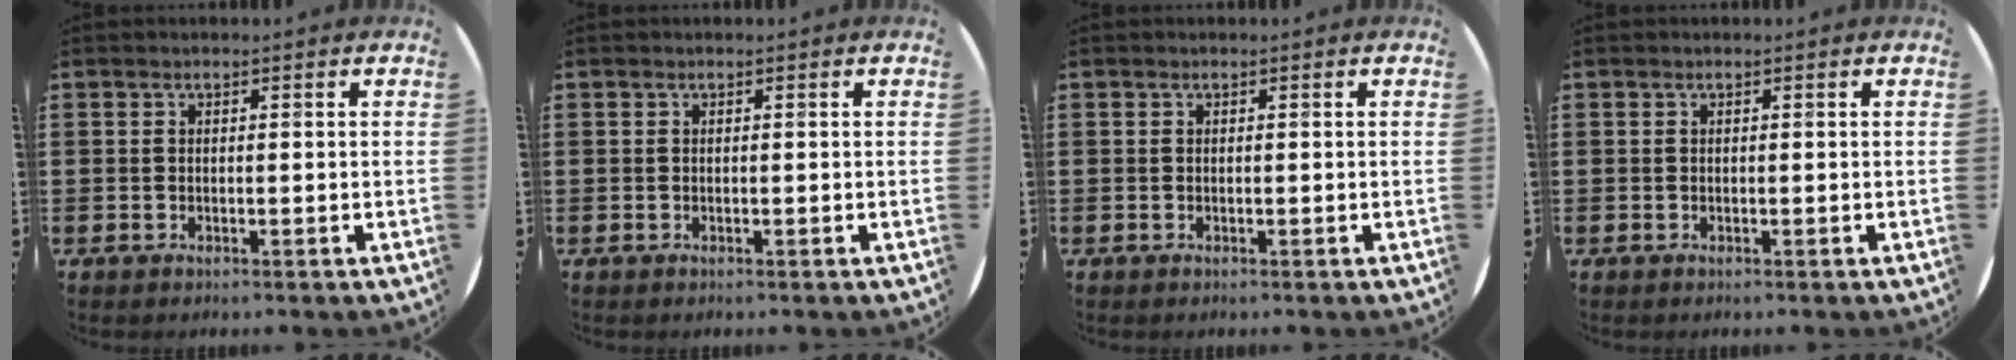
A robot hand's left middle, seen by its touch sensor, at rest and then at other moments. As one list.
[{"total": 0.0}, {"total": 0.0}, {"total": 0.0}]